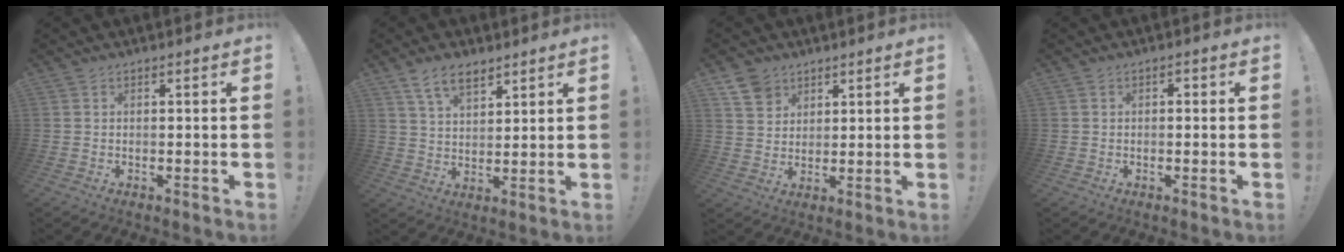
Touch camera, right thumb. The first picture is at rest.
{"total": 8.6, "force": [5.8, 4.3, 4.8], "torque": [-0.084, -0.019, 0.108]}
{"total": 7.0, "force": [4.5, 5.2, 1.5], "torque": [-0.023, -0.026, 0.089]}
{"total": 1.1, "force": [-0.8, 0.7, 0.4], "torque": [-0.008, 0.005, -0.015]}